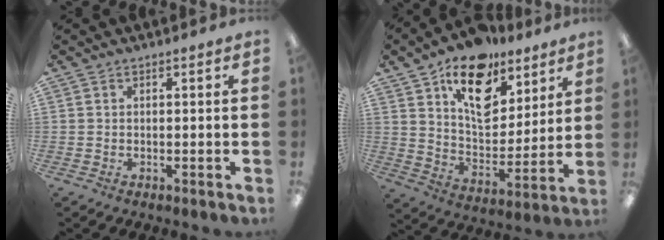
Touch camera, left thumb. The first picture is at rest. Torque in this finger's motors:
{"motor_torque": [0.53, 0.64, 1.25, -1.52, 0.14]}